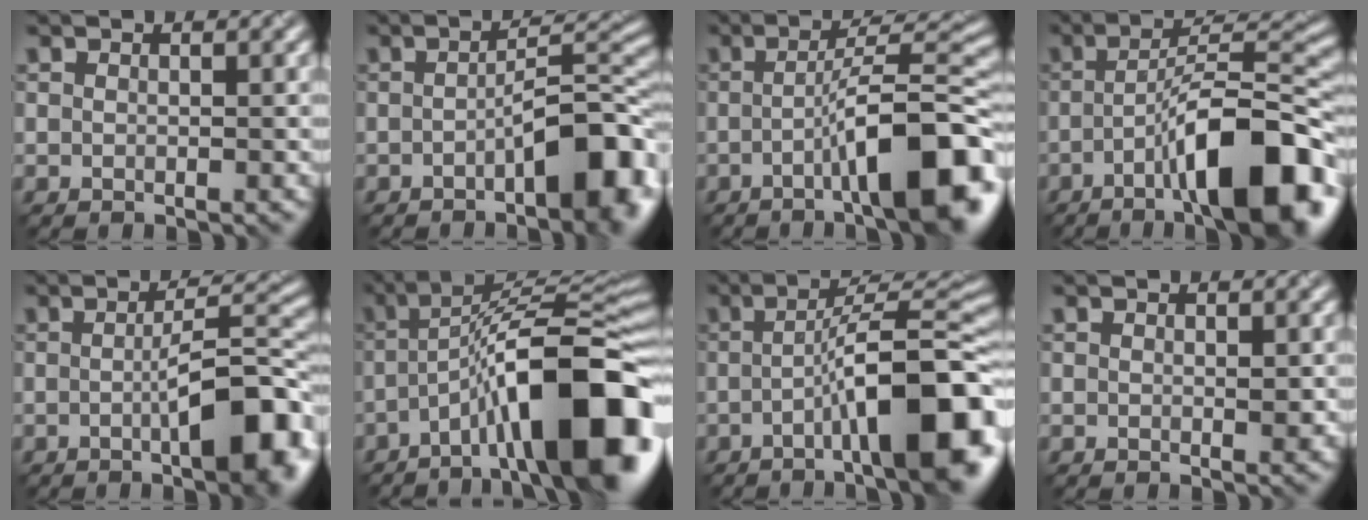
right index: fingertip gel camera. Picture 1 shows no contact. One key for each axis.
{"total": 7.8, "fx": -2.7, "fy": 2.2, "fz": 7.0, "tx": -0.091, "ty": 0.010, "tz": -0.044}
{"total": 10.8, "fx": -3.3, "fy": 2.4, "fz": 10.0, "tx": -0.130, "ty": 0.017, "tz": -0.055}
{"total": 12.4, "fx": -5.0, "fy": 3.2, "fz": 10.9, "tx": -0.159, "ty": 0.014, "tz": -0.078}
{"total": 8.9, "fx": -1.8, "fy": 2.4, "fz": 8.4, "tx": -0.114, "ty": 0.003, "tz": -0.031}
{"total": 14.5, "fx": -5.6, "fy": 3.8, "fz": 12.9, "tx": -0.194, "ty": 0.019, "tz": -0.085}
{"total": 12.4, "fx": -3.3, "fy": 3.1, "fz": 11.6, "tx": -0.155, "ty": 0.013, "tz": -0.048}
{"total": 0.7, "fx": 0.0, "fy": 0.3, "fz": 0.6, "tx": -0.007, "ty": -0.002, "tz": 0.001}